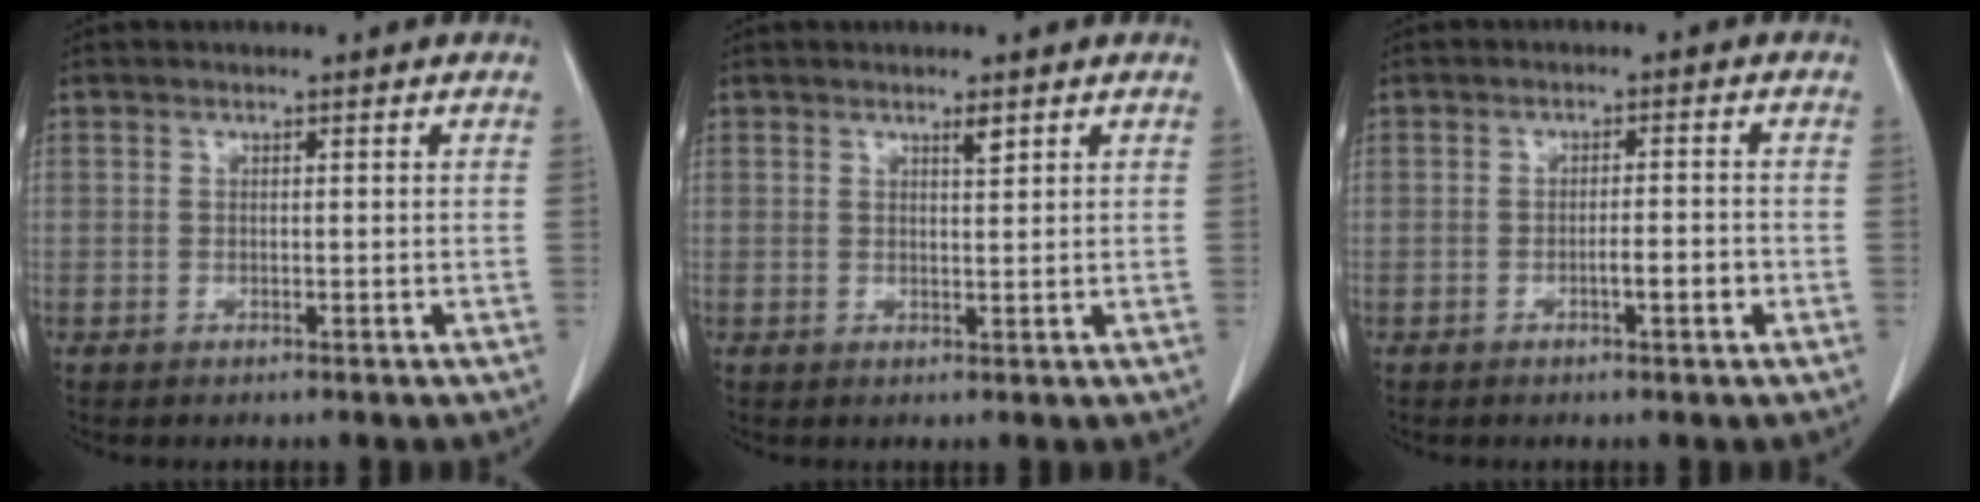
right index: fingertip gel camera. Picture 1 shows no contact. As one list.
[{"total": 1.4, "force": [1.0, 0.1, 1.0], "torque": [-0.019, -0.005, 0.016]}, {"total": 2.9, "force": [-1.1, 0.4, 2.7], "torque": [-0.043, 0.001, -0.017]}]